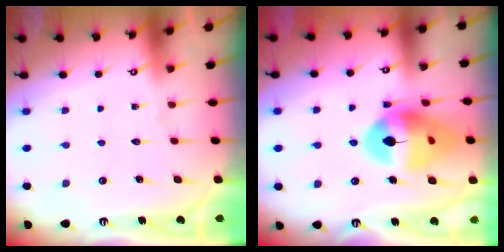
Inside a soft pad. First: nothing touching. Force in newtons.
{"total": 16.7, "press": 16.6, "slide": 2.3}